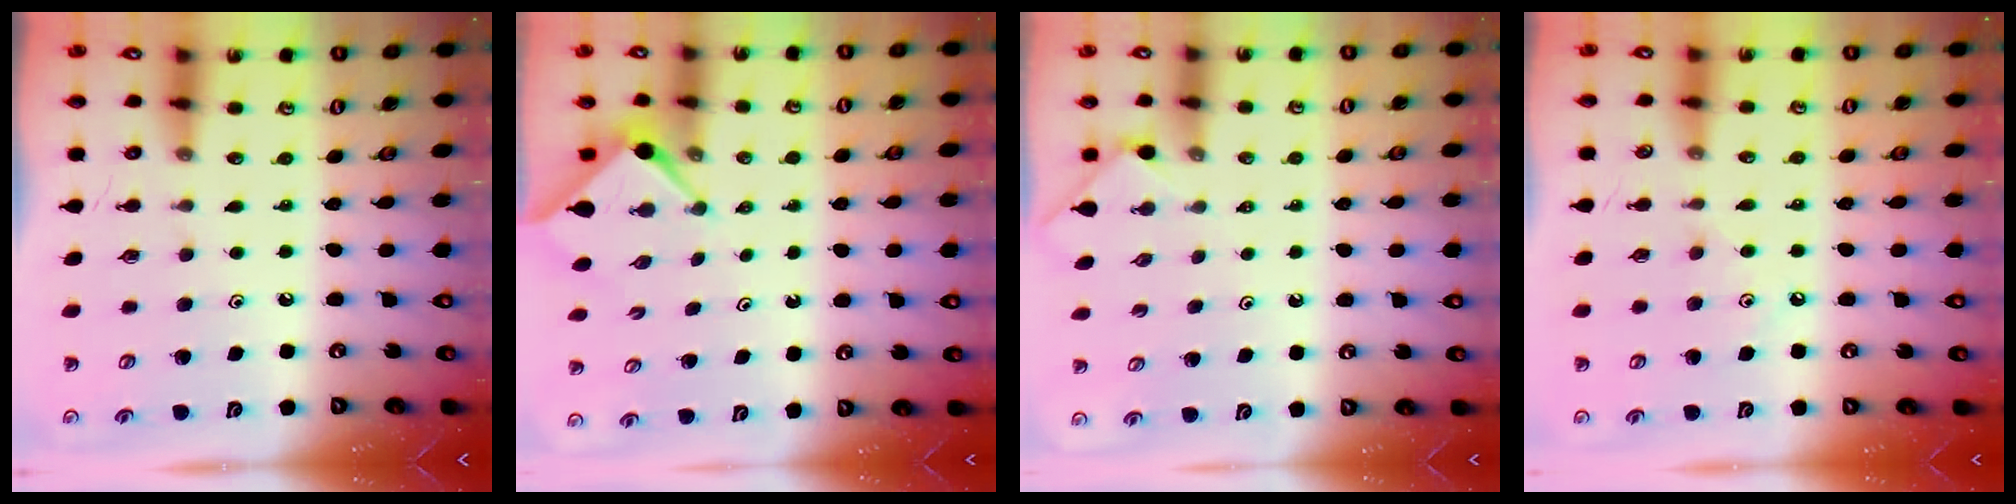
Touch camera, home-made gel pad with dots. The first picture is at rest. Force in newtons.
{"total": 3.2, "press": 3.1, "slide": 0.4}
{"total": 1.0, "press": 0.9, "slide": 0.3}
{"total": 4.2, "press": 4.2, "slide": 0.7}